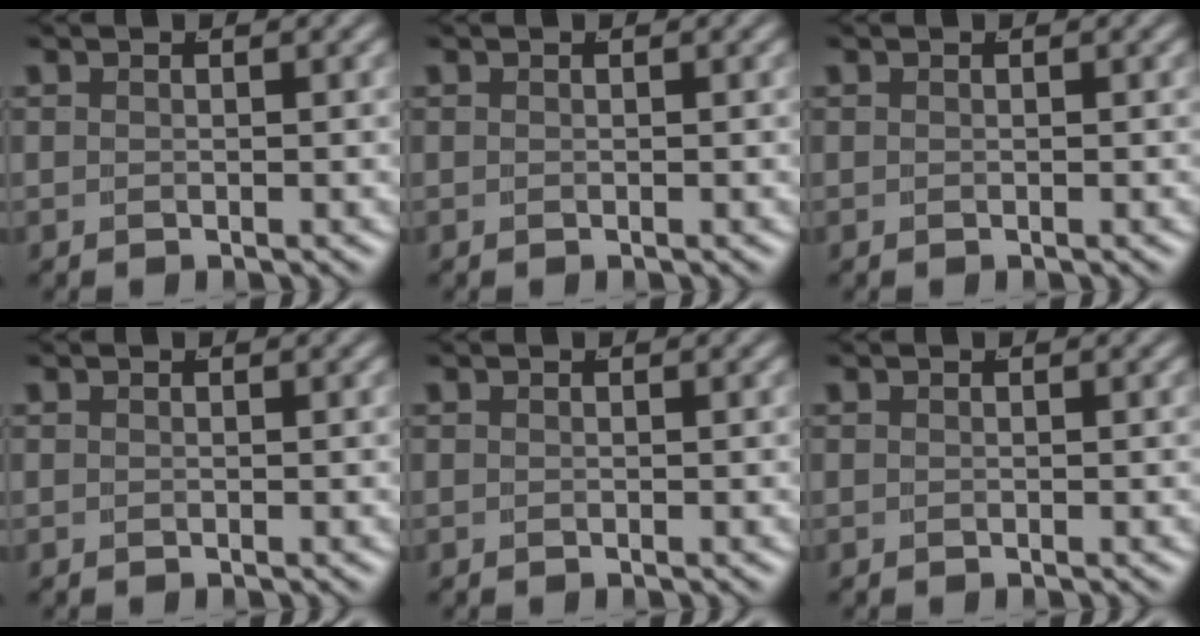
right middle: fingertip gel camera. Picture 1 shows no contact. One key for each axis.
{"total": 0.0}
{"total": 0.0}
{"total": 0.0}
{"total": 0.0}
{"total": 0.0}